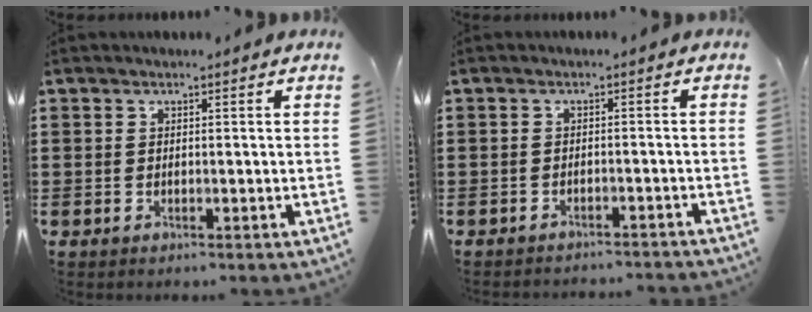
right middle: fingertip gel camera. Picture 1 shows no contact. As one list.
[{"total": 1.9, "force": [-1.9, -0.1, 0.0], "torque": [-0.006, -0.001, -0.040]}]